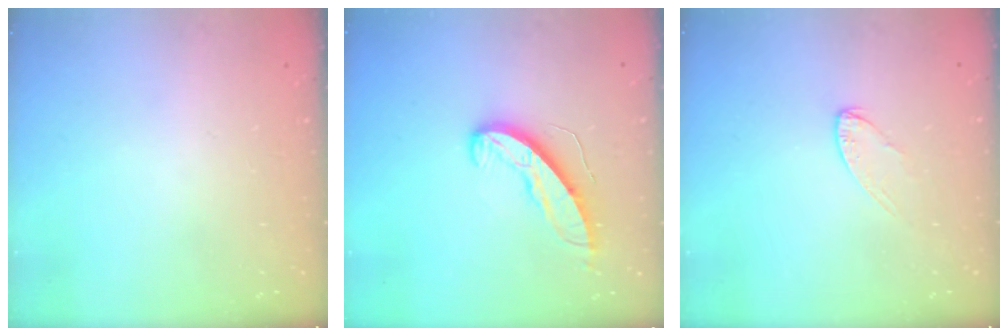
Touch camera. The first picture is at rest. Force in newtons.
{"total": 9.5, "press": 9.5, "slide": 0.3}
{"total": 5.5, "press": 5.4, "slide": 0.4}